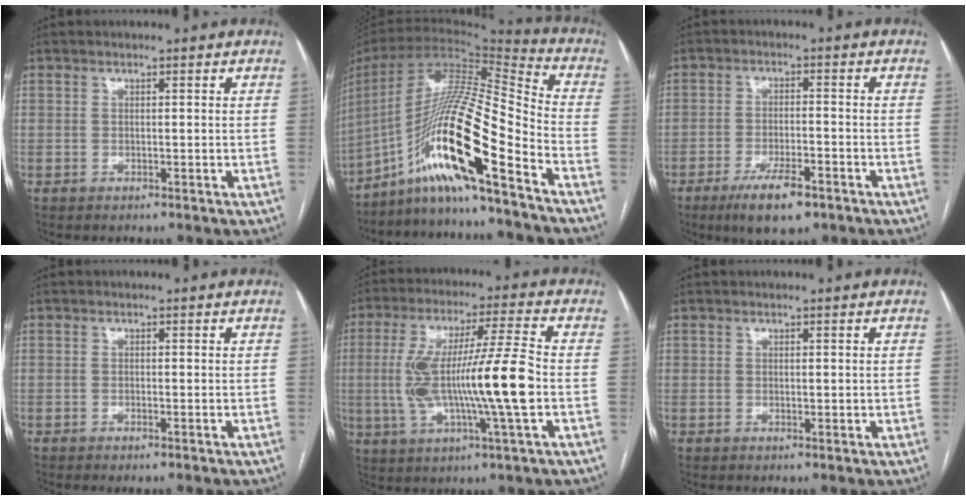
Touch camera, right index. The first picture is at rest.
{"total": 20.0, "force": [-11.9, 0.1, 16.1], "torque": [-0.329, -0.006, -0.224]}
{"total": 7.8, "force": [-4.9, 2.2, 5.6], "torque": [-0.102, -0.009, -0.078]}
{"total": 0.8, "force": [-0.6, 0.0, 0.6], "torque": [-0.011, -0.002, -0.009]}
{"total": 15.7, "force": [-1.6, 0.4, 15.6], "torque": [-0.300, 0.007, -0.030]}
{"total": 0.8, "force": [0.2, 0.5, 0.6], "torque": [-0.010, -0.003, 0.005]}